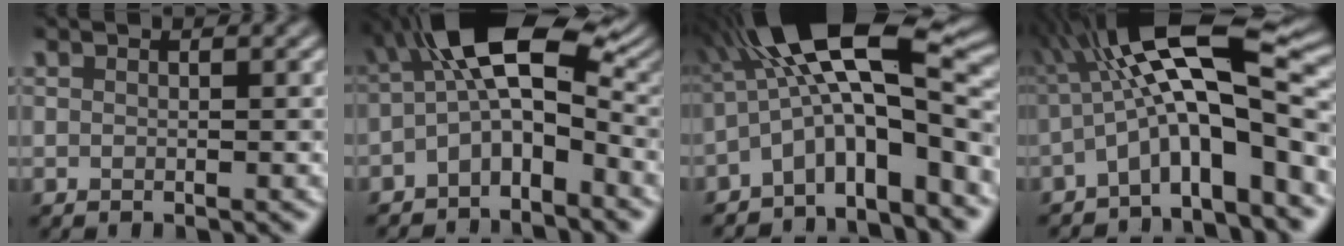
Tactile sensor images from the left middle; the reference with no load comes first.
{"total": 8.3, "force": [-1.2, 4.0, 7.2], "torque": [-0.123, 0.020, -0.041]}
{"total": 11.8, "force": [-2.1, 3.6, 11.0], "torque": [-0.172, 0.035, -0.046]}
{"total": 11.3, "force": [-1.6, 2.8, 10.8], "torque": [-0.174, 0.031, -0.039]}